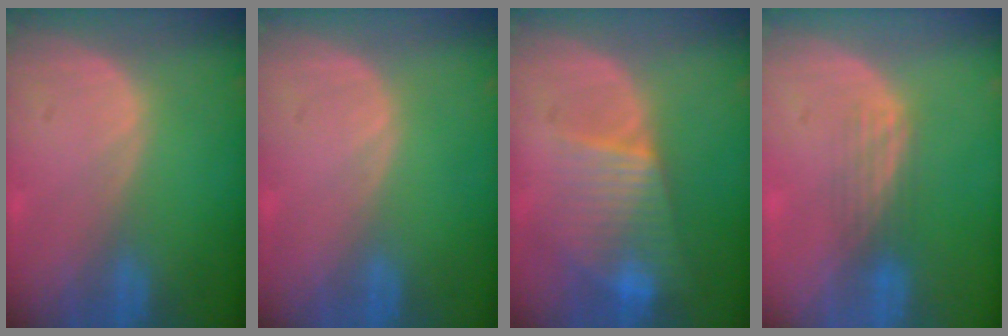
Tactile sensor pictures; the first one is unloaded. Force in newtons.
{"total": 0.0}
{"total": 7.3, "press": 7.0, "slide": 2.2}
{"total": 2.7, "press": 2.6, "slide": 0.8}